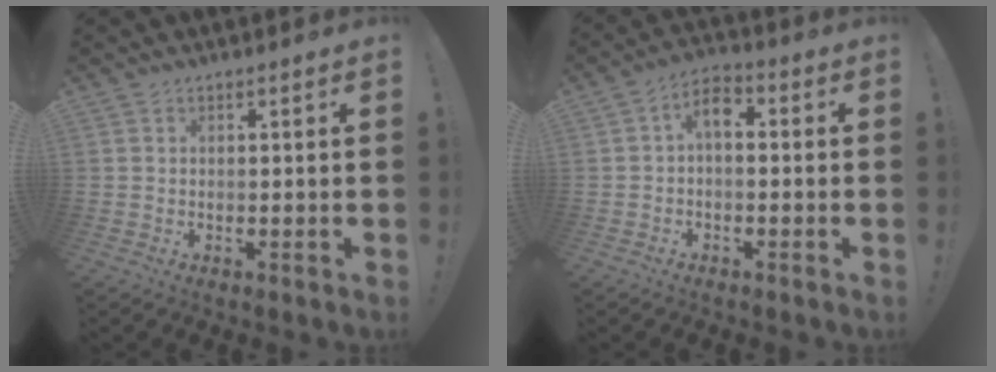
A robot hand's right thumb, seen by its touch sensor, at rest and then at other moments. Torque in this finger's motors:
{"motor_torque": [0.19, 0.05, 0.03, 0.00, 0.00]}